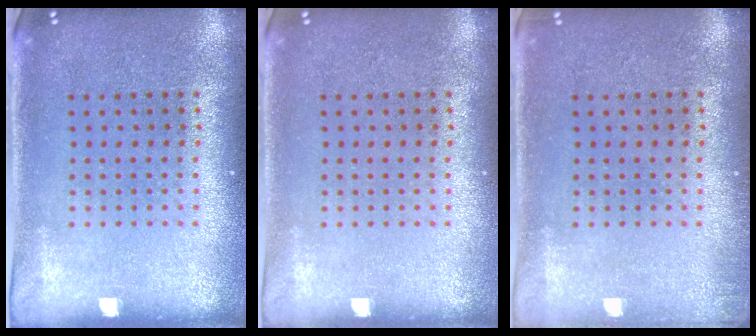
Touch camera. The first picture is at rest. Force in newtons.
{"total": 0.0}
{"total": 0.9, "press": 0.8, "slide": 0.3}